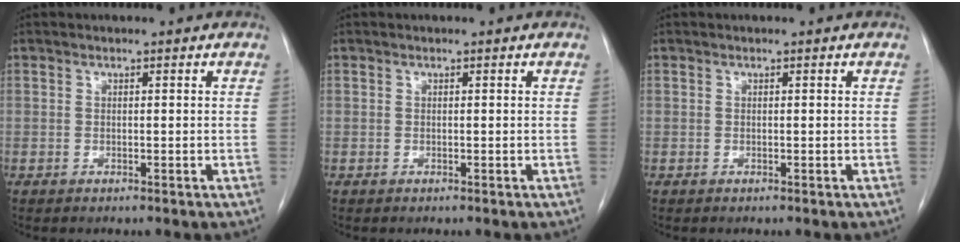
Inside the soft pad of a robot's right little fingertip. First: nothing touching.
{"total": 0.0}
{"total": 0.0}